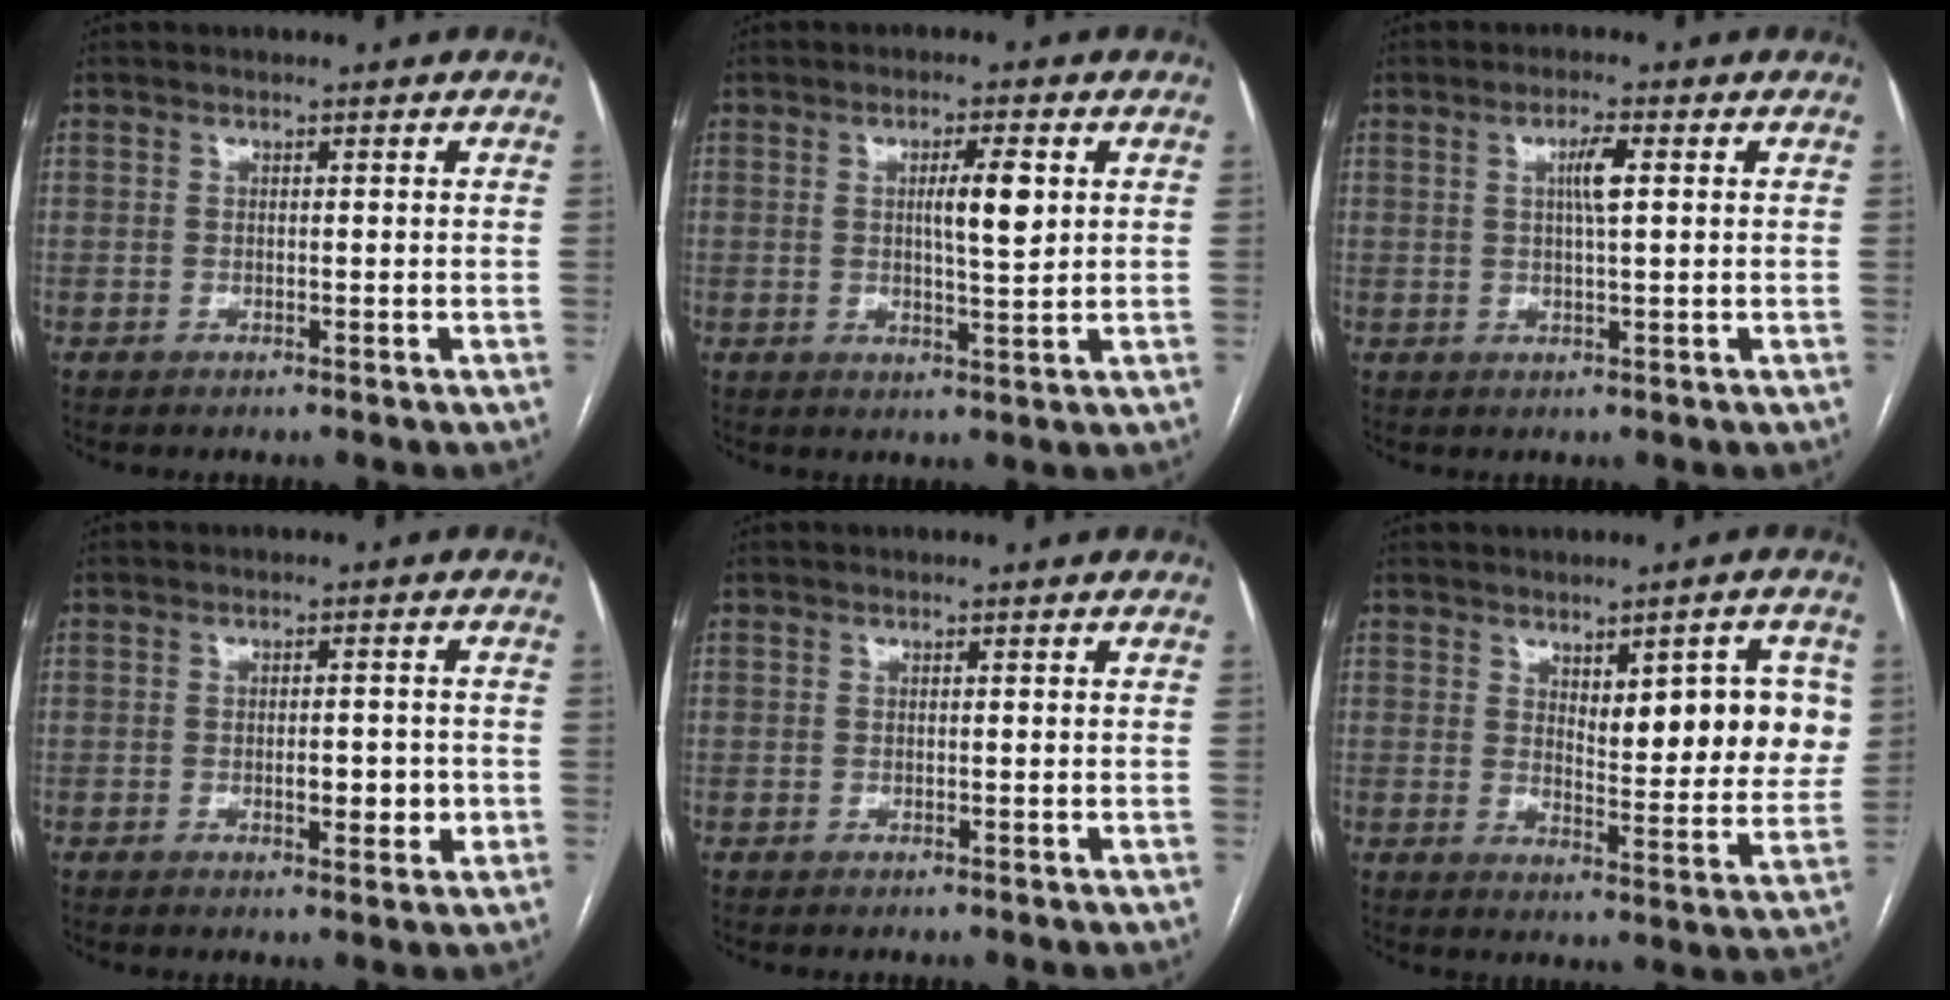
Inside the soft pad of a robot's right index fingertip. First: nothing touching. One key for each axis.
{"total": 5.0, "fx": 1.3, "fy": 0.6, "fz": 4.8, "tx": -0.083, "ty": 0.001, "tz": 0.024}
{"total": 3.3, "fx": 0.8, "fy": 0.1, "fz": 3.2, "tx": -0.059, "ty": 0.002, "tz": 0.014}
{"total": 3.8, "fx": -0.8, "fy": 1.4, "fz": 3.4, "tx": -0.053, "ty": 0.001, "tz": -0.005}
{"total": 0.0}
{"total": 11.3, "fx": 3.5, "fy": 3.3, "fz": 10.2, "tx": -0.124, "ty": 0.002, "tz": 0.053}